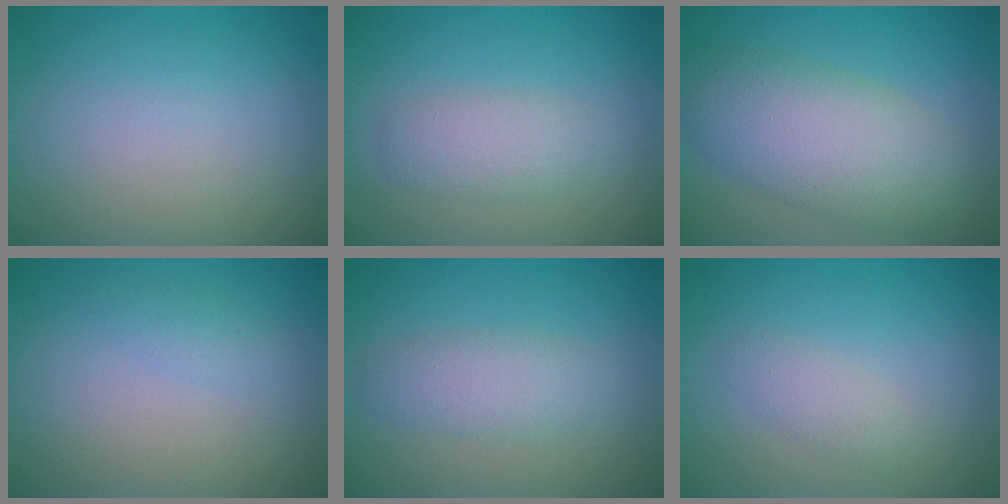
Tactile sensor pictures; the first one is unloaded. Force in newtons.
{"total": 2.7, "press": 2.7, "slide": 0.1}
{"total": 7.3, "press": 7.3, "slide": 0.4}
{"total": 1.0, "press": 1.0, "slide": 0.0}
{"total": 2.7, "press": 2.7, "slide": 0.1}
{"total": 1.5, "press": 1.5, "slide": 0.0}